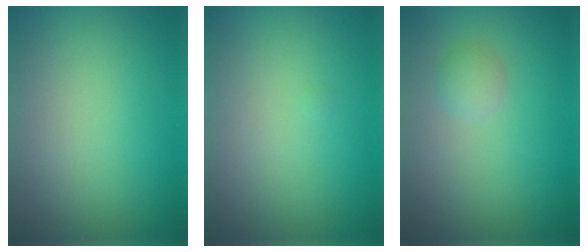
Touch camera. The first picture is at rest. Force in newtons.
{"total": 0.0}
{"total": 1.3, "press": 1.3, "slide": 0.1}